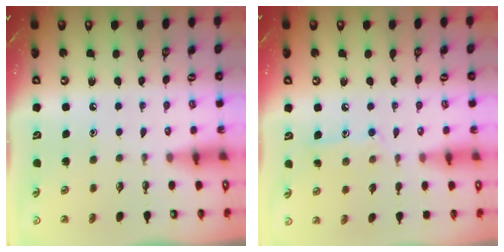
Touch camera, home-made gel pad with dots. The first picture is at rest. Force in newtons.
{"total": 8.7, "press": 8.6, "slide": 0.6}